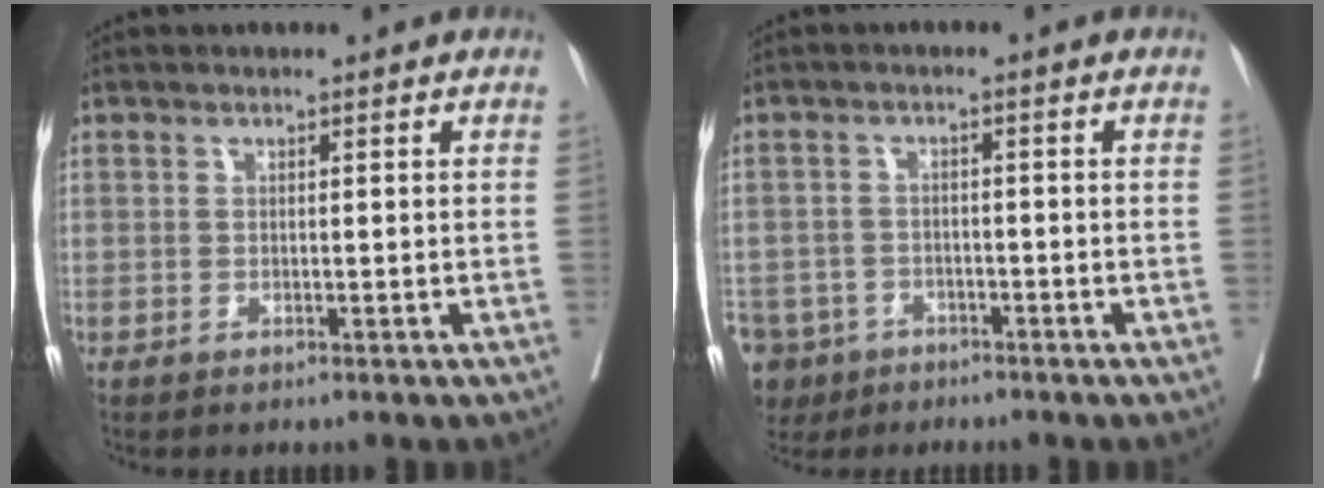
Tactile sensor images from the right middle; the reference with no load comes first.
{"total": 10.4, "force": [-6.4, 7.9, 2.5], "torque": [-0.084, -0.007, -0.102]}